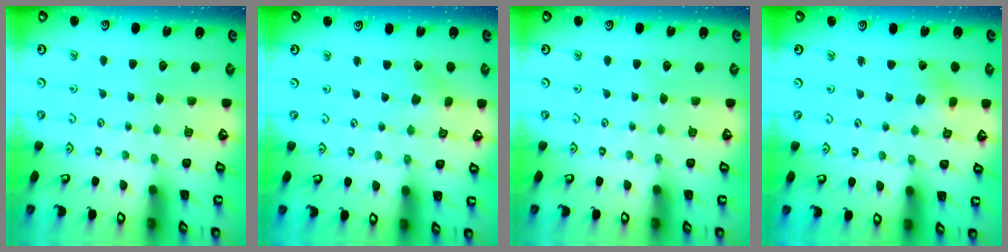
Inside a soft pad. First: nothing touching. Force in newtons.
{"total": 1.4, "press": 1.4, "slide": 0.2}
{"total": 0.0}
{"total": 2.9, "press": 2.9, "slide": 0.5}